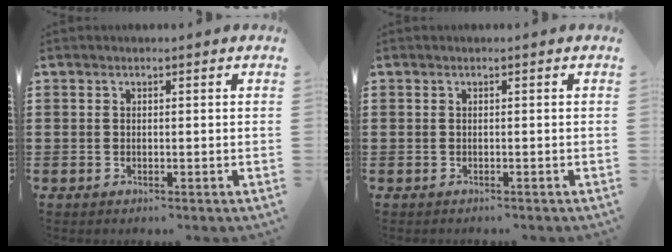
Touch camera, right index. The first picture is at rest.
{"total": 0.0}